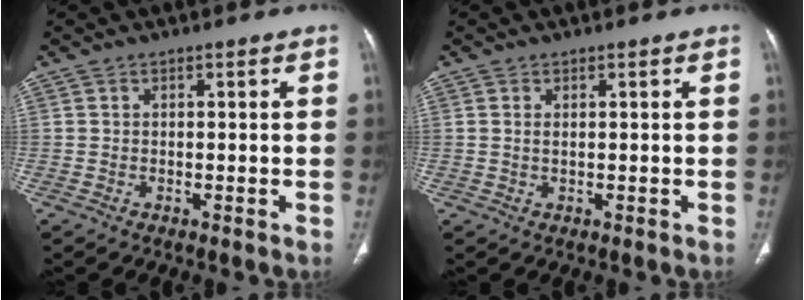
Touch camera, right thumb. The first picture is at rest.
{"total": 1.0, "force": [0.2, 0.4, 0.8], "torque": [-0.022, 0.002, 0.007]}